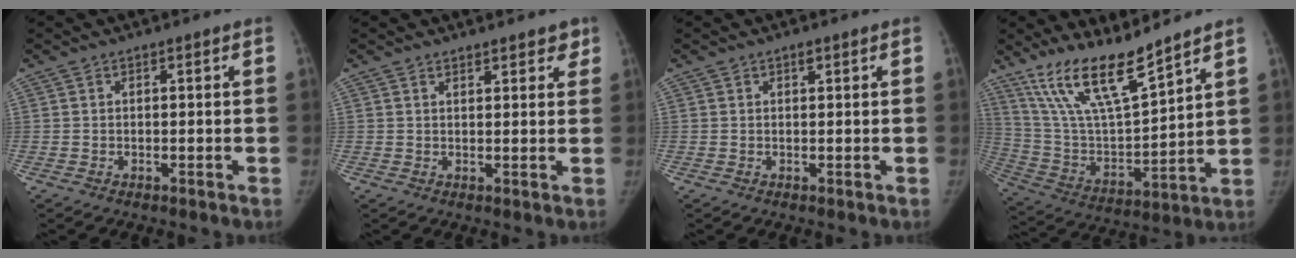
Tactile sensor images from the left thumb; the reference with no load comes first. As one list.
[{"total": 3.6, "force": [2.8, 1.5, 1.6], "torque": [0.007, -0.012, 0.036]}, {"total": 0.8, "force": [0.6, 0.3, 0.6], "torque": [-0.008, -0.002, 0.009]}, {"total": 16.7, "force": [12.7, 3.2, 10.4], "torque": [-0.179, -0.067, 0.254]}]